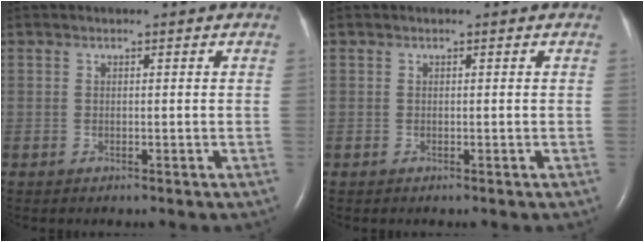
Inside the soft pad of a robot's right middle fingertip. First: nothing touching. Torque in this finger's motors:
{"motor_torque": [0.00, 0.00, 0.00, 0.00]}